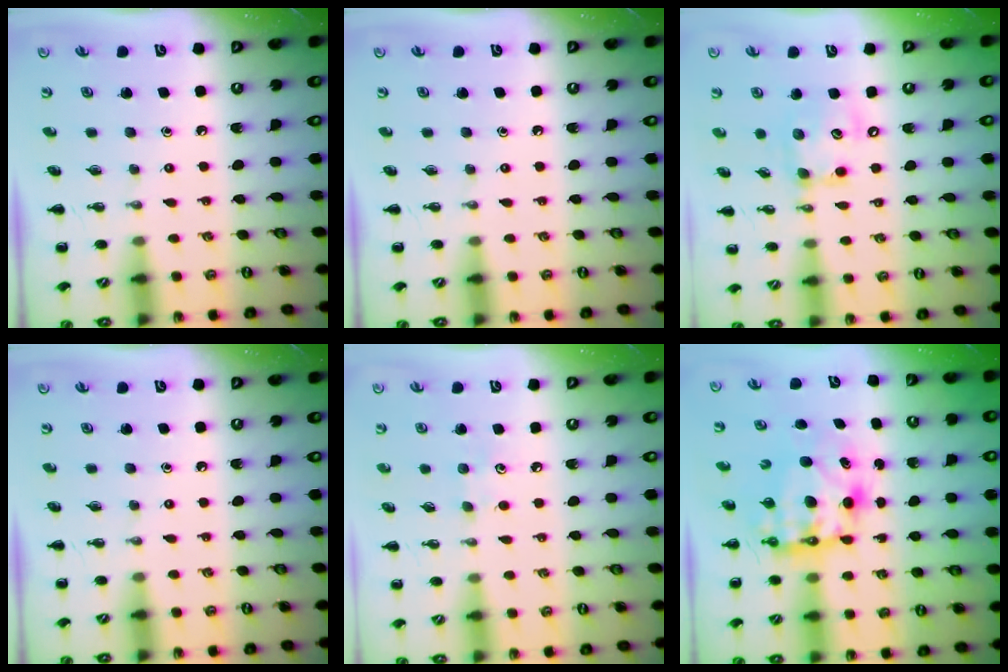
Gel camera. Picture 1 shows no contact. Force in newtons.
{"total": 0.0}
{"total": 11.9, "press": 11.8, "slide": 1.6}
{"total": 0.0}
{"total": 4.2, "press": 4.1, "slide": 1.1}
{"total": 8.2, "press": 8.0, "slide": 1.8}